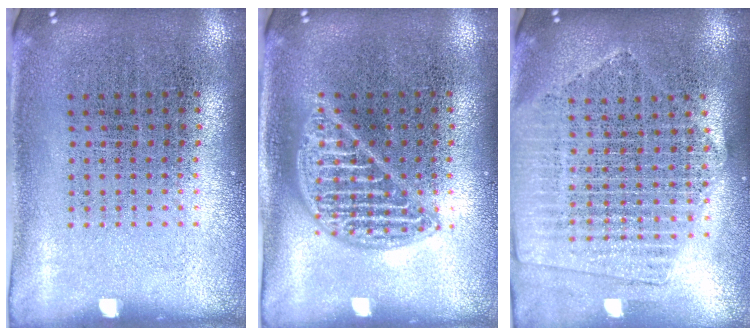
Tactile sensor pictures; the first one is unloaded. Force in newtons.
{"total": 1.8, "press": 1.8, "slide": 0.2}
{"total": 2.1, "press": 1.9, "slide": 0.8}